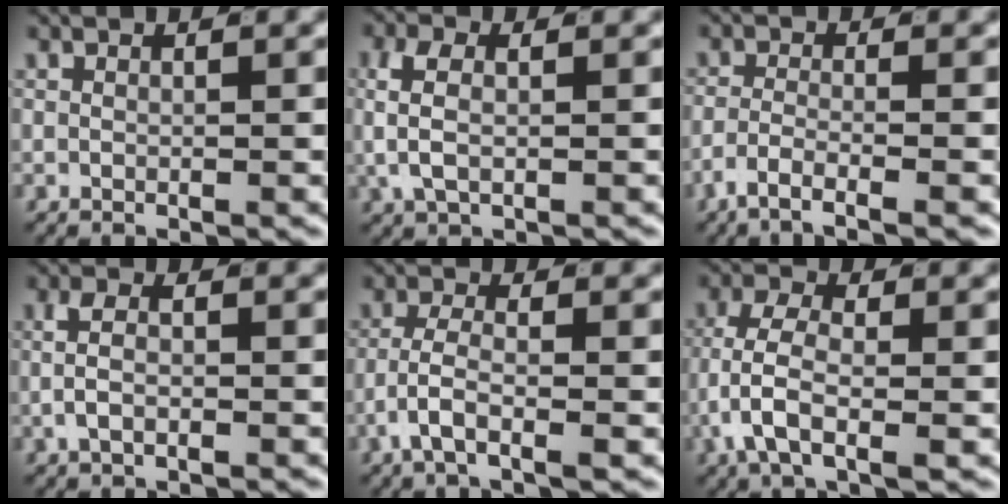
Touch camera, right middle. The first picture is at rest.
{"total": 3.6, "force": [0.2, 2.0, 3.0], "torque": [-0.074, -0.004, 0.006]}
{"total": 4.4, "force": [-3.2, 0.7, 2.9], "torque": [-0.054, -0.012, -0.053]}
{"total": 2.7, "force": [-0.3, 1.3, 2.3], "torque": [-0.041, -0.002, -0.007]}
{"total": 3.3, "force": [-1.4, 0.9, 2.9], "torque": [-0.065, -0.008, -0.025]}
{"total": 5.2, "force": [-1.0, 2.5, 4.4], "torque": [-0.103, -0.015, -0.014]}